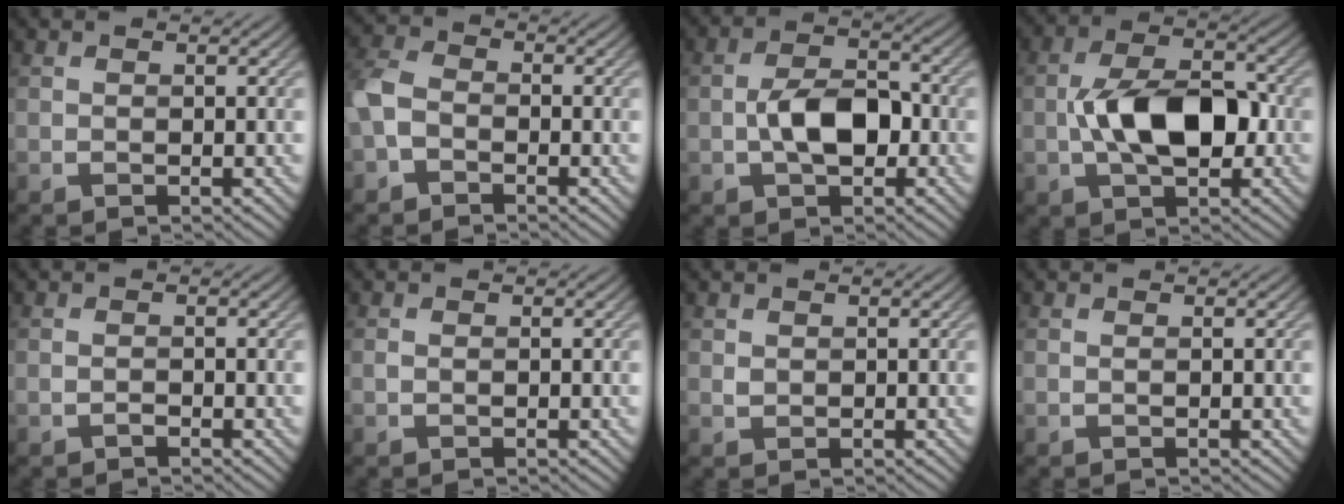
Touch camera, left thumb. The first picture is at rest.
{"total": 4.3, "force": [-1.9, 2.9, 2.5], "torque": [-0.064, 0.005, -0.052]}
{"total": 6.5, "force": [-1.2, 3.8, 5.2], "torque": [-0.098, 0.002, -0.024]}
{"total": 9.7, "force": [-0.9, 5.3, 8.1], "torque": [-0.154, 0.005, -0.020]}
{"total": 0.6, "force": [-0.5, 0.3, 0.3], "torque": [-0.008, 0.001, -0.009]}
{"total": 0.6, "force": [0.0, 0.4, 0.5], "torque": [-0.010, 0.000, -0.001]}
{"total": 0.8, "force": [0.5, 0.6, 0.3], "torque": [-0.009, -0.001, 0.012]}
{"total": 0.0}